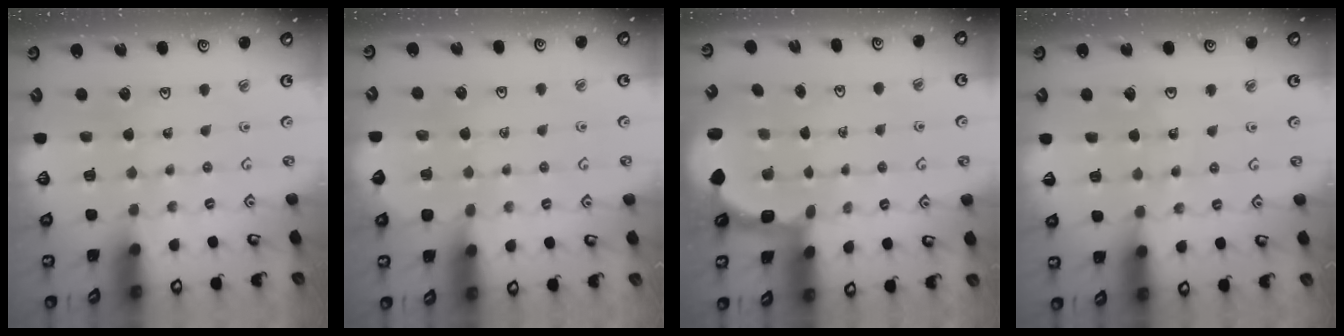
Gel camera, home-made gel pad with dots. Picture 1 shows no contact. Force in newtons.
{"total": 2.3, "press": 2.2, "slide": 0.4}
{"total": 2.8, "press": 2.2, "slide": 1.7}
{"total": 3.9, "press": 3.9, "slide": 0.3}